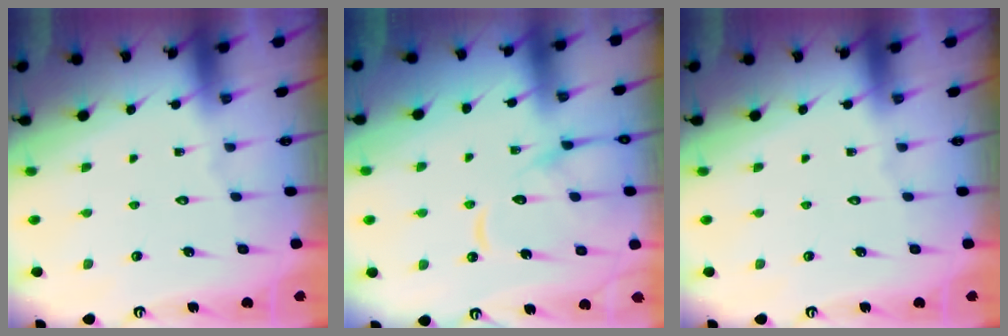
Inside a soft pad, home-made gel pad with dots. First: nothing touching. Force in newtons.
{"total": 13.9, "press": 13.9, "slide": 1.5}
{"total": 0.0}